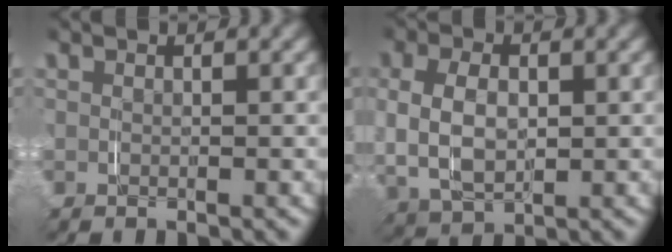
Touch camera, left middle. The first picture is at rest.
{"total": 7.0, "force": [0.5, 5.2, 4.7], "torque": [-0.111, -0.006, 0.016]}